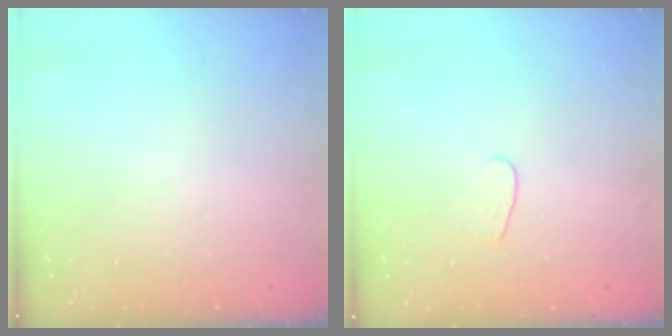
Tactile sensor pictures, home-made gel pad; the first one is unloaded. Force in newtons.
{"total": 4.2, "press": 4.2, "slide": 0.4}